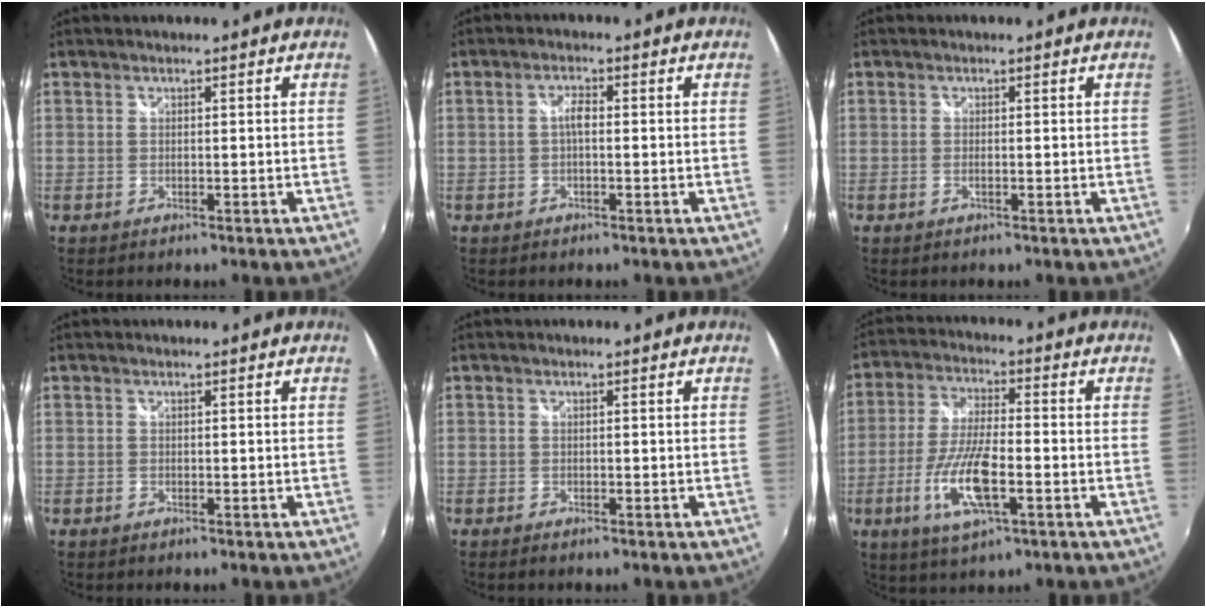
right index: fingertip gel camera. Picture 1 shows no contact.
{"total": 2.1, "force": [-0.2, 0.8, 1.9], "torque": [-0.037, 0.007, -0.006]}
{"total": 0.6, "force": [-0.2, 0.2, 0.6], "torque": [-0.014, -0.001, -0.005]}
{"total": 0.0}
{"total": 0.9, "force": [-0.7, 0.3, 0.5], "torque": [-0.011, -0.004, -0.014]}
{"total": 12.1, "force": [-4.2, 3.5, 10.8], "torque": [-0.224, -0.012, -0.081]}